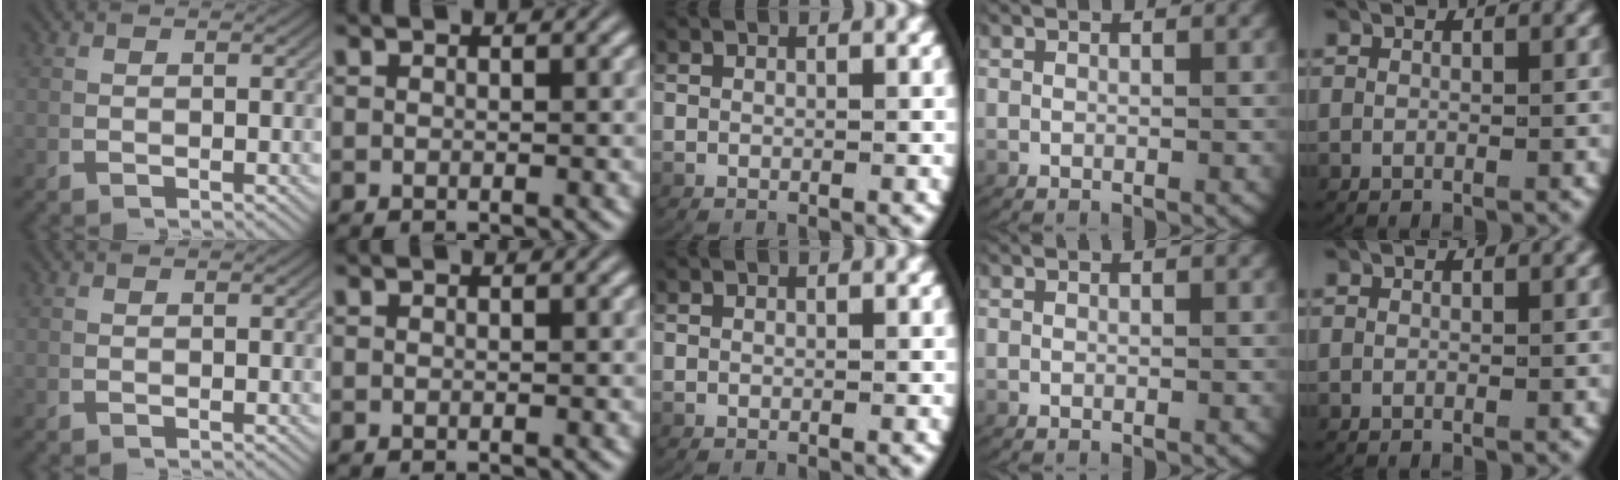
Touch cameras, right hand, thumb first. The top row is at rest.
{}